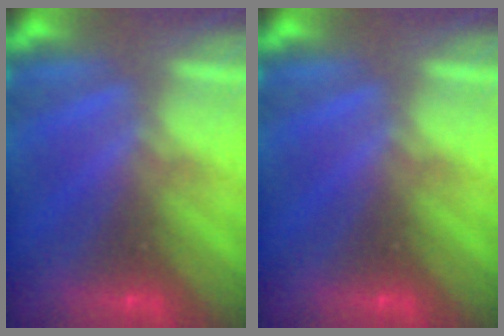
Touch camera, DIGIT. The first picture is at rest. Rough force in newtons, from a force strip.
{"total": 0.0}